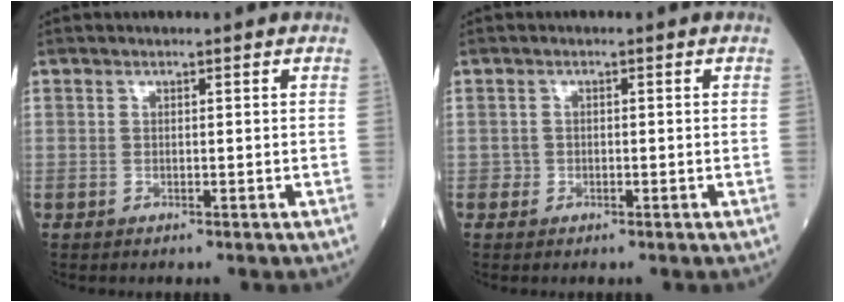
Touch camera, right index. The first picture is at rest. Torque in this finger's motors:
{"motor_torque": [-0.09, 0.09, -0.02, -0.01]}